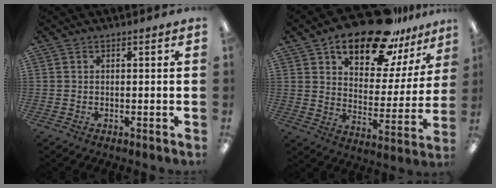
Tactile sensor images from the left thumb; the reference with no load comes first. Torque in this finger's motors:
{"motor_torque": [1.03, 1.15, 1.25, -1.52, 0.24]}